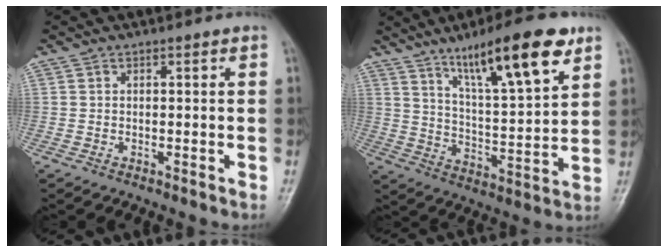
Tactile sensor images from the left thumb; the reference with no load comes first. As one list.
[{"total": 17.8, "force": [10.6, 3.9, 13.8], "torque": [-0.202, -0.047, 0.181]}]